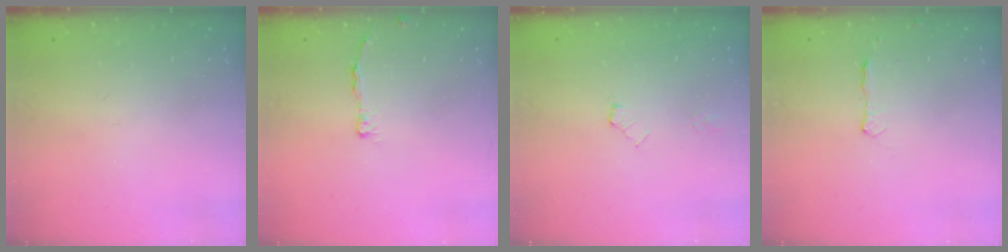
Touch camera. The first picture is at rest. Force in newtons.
{"total": 4.0, "press": 3.9, "slide": 0.5}
{"total": 3.8, "press": 2.2, "slide": 3.1}
{"total": 5.0, "press": 3.4, "slide": 3.6}